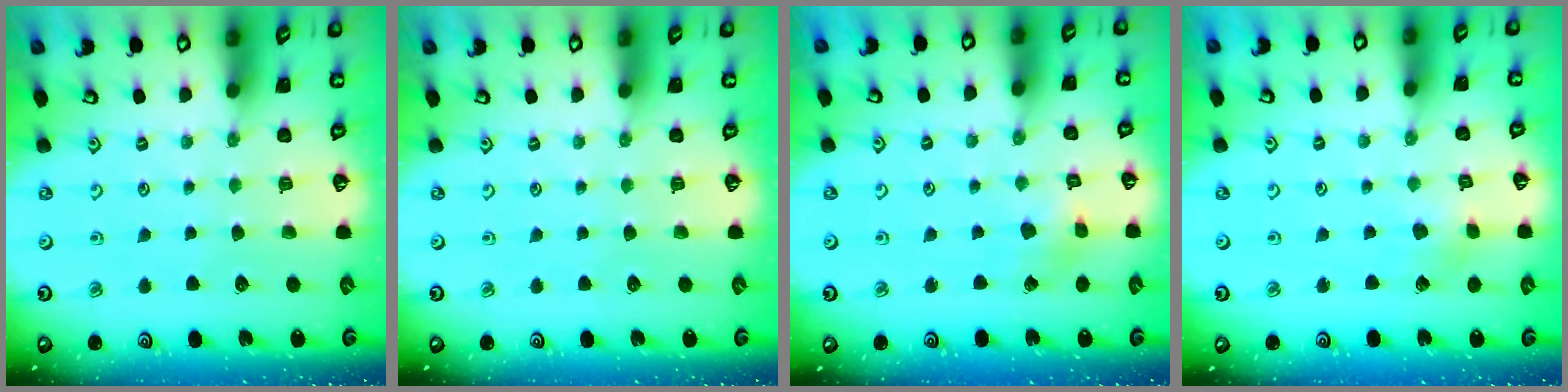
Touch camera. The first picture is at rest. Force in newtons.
{"total": 0.0}
{"total": 3.3, "press": 3.3, "slide": 0.5}
{"total": 3.0, "press": 3.0, "slide": 0.4}